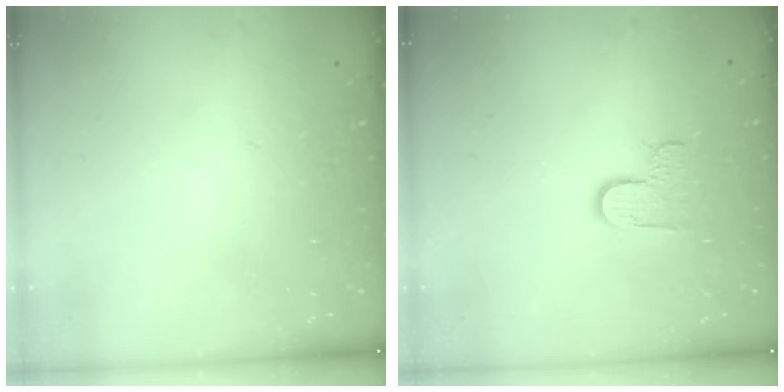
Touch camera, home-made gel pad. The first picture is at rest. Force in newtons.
{"total": 5.5, "press": 5.5, "slide": 0.4}